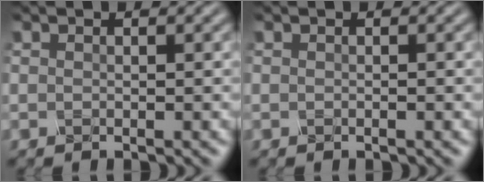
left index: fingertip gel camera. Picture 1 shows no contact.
{"total": 0.0}